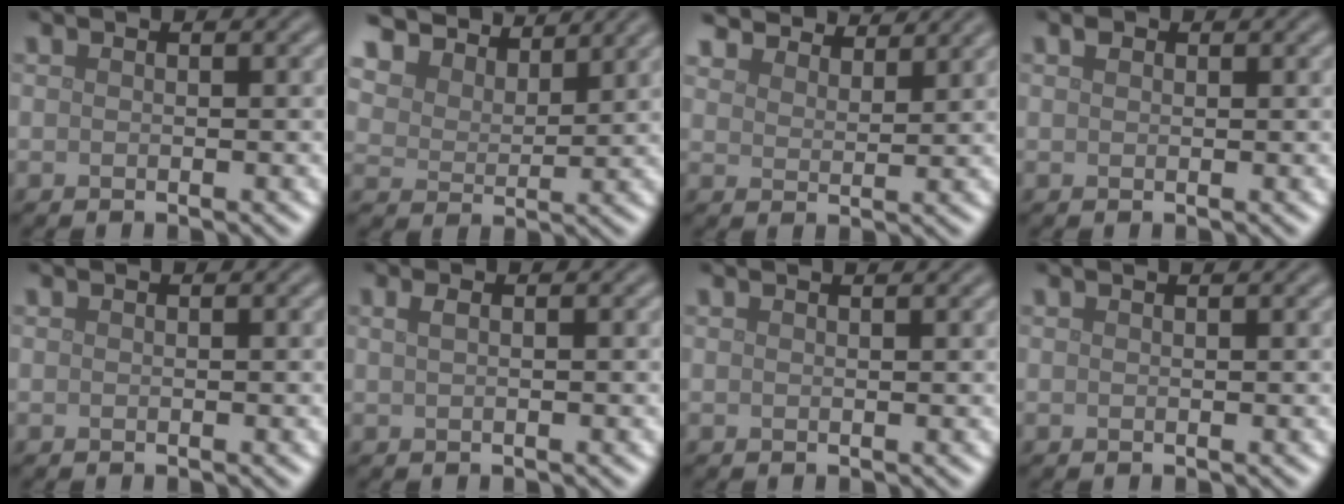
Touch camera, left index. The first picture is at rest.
{"total": 7.0, "force": [6.0, 2.8, 2.4], "torque": [-0.072, 0.006, 0.107]}
{"total": 6.0, "force": [5.7, 1.2, 1.3], "torque": [-0.040, 0.002, 0.100]}
{"total": 0.8, "force": [0.5, 0.5, 0.3], "torque": [-0.006, 0.001, 0.008]}
{"total": 0.0}
{"total": 1.1, "force": [0.5, 0.5, 0.9], "torque": [-0.015, 0.001, 0.006]}
{"total": 1.4, "force": [1.2, 0.4, 0.6], "torque": [-0.006, 0.001, 0.005]}
{"total": 1.0, "force": [0.8, 0.3, 0.5], "torque": [-0.004, -0.001, 0.004]}